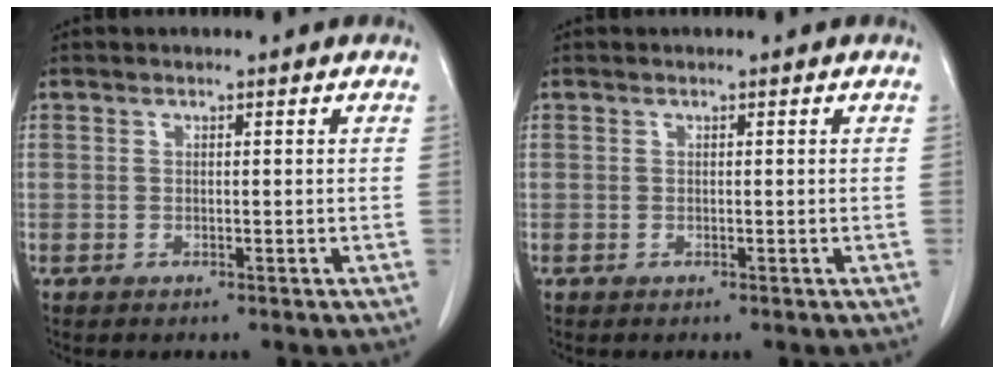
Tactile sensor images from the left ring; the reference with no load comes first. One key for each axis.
{"total": 0.0}